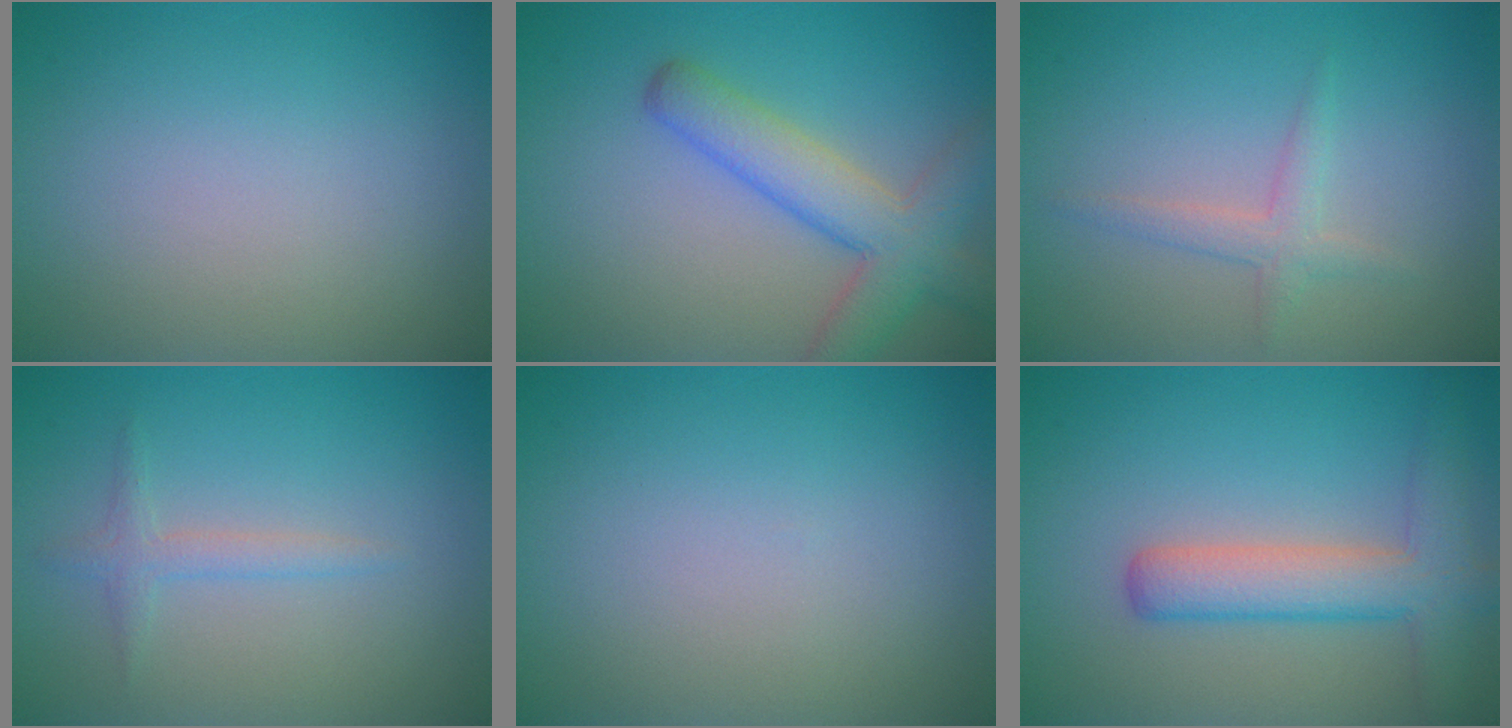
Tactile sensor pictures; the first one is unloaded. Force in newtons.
{"total": 5.5, "press": 5.5, "slide": 0.2}
{"total": 2.3, "press": 2.3, "slide": 0.1}
{"total": 1.5, "press": 1.5, "slide": 0.1}
{"total": 0.0}
{"total": 5.2, "press": 5.2, "slide": 0.2}